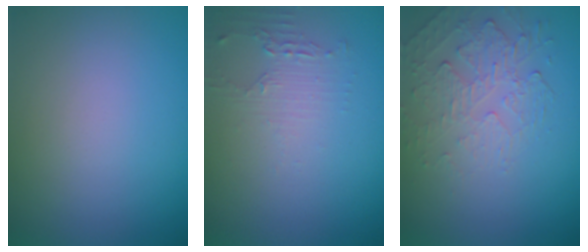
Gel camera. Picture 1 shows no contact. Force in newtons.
{"total": 1.5, "press": 1.5, "slide": 0.4}
{"total": 2.2, "press": 1.4, "slide": 1.7}